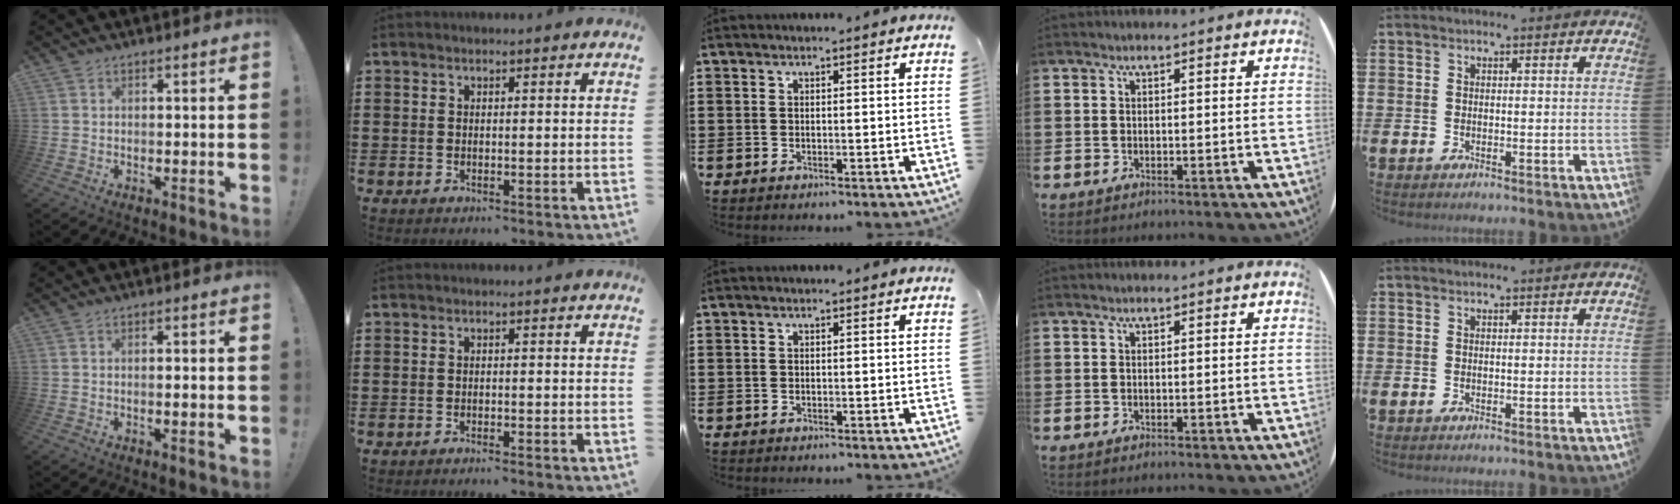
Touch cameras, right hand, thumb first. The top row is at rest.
{"thumb": {"total": 1.4, "force": [-0.5, -0.1, 1.3], "torque": [-0.020, -0.001, -0.010]}, "index": {"total": 0.9, "force": [-0.9, -0.1, 0.2], "torque": [-0.006, 0.000, -0.017]}}